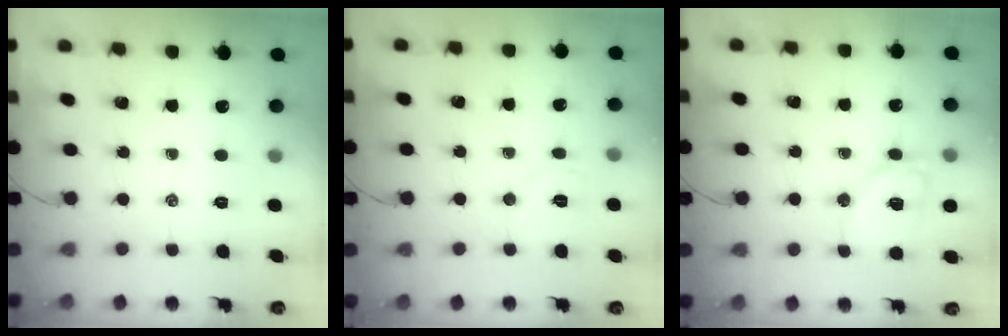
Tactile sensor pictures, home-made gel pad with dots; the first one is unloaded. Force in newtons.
{"total": 5.2, "press": 5.1, "slide": 1.2}
{"total": 11.3, "press": 11.2, "slide": 1.7}